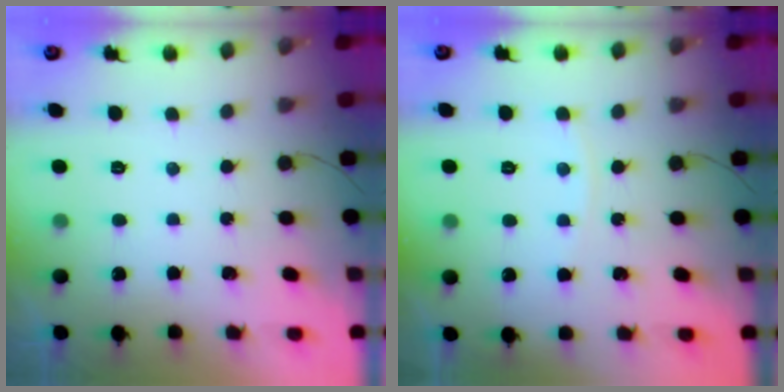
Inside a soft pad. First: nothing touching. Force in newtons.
{"total": 4.4, "press": 4.3, "slide": 0.7}